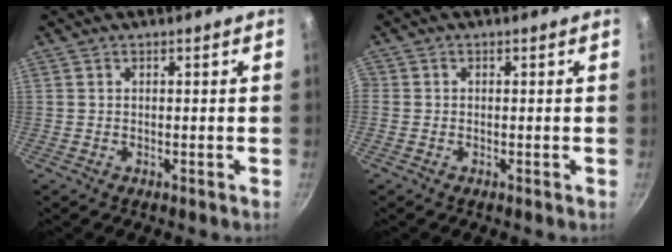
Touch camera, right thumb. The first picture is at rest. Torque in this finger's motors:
{"motor_torque": [-0.52, 0.86, 0.20, 0.05, 0.03]}